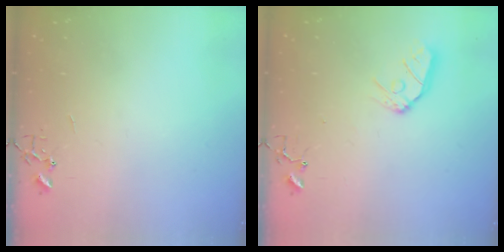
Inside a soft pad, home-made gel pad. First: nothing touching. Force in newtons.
{"total": 9.7, "press": 9.7, "slide": 0.9}